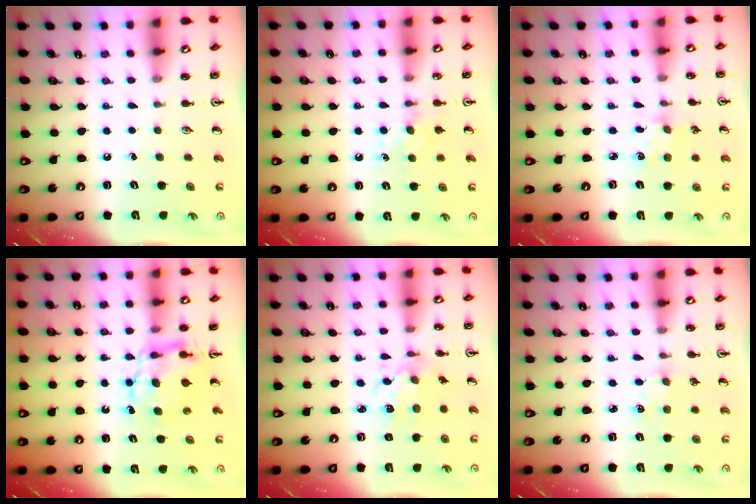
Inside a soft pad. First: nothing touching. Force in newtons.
{"total": 5.2, "press": 5.2, "slide": 0.7}
{"total": 2.6, "press": 2.5, "slide": 0.5}
{"total": 6.8, "press": 6.8, "slide": 0.0}
{"total": 6.3, "press": 6.3, "slide": 0.3}
{"total": 1.3, "press": 1.3, "slide": 0.2}